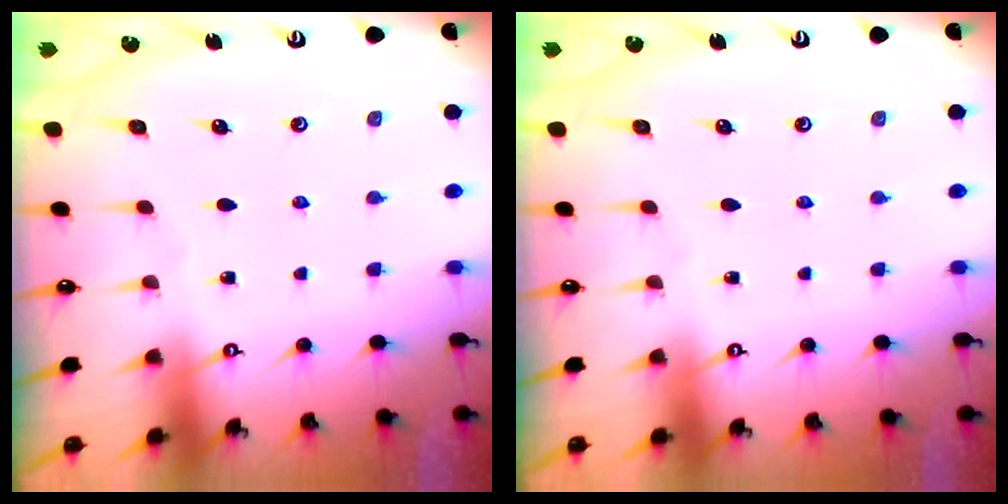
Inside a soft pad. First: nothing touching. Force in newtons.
{"total": 0.0}